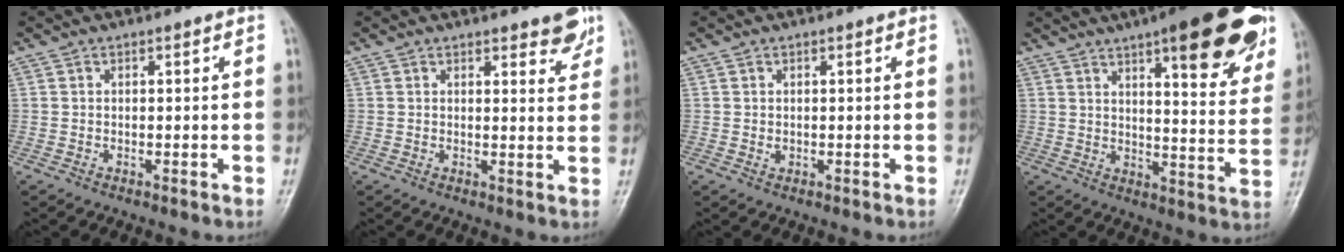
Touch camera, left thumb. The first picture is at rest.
{"total": 4.1, "force": [3.1, 1.4, 2.3], "torque": [-0.007, -0.020, 0.037]}
{"total": 0.8, "force": [0.3, 0.5, 0.5], "torque": [-0.007, -0.002, 0.006]}
{"total": 22.6, "force": [12.8, 6.1, 17.6], "torque": [-0.204, -0.042, 0.170]}